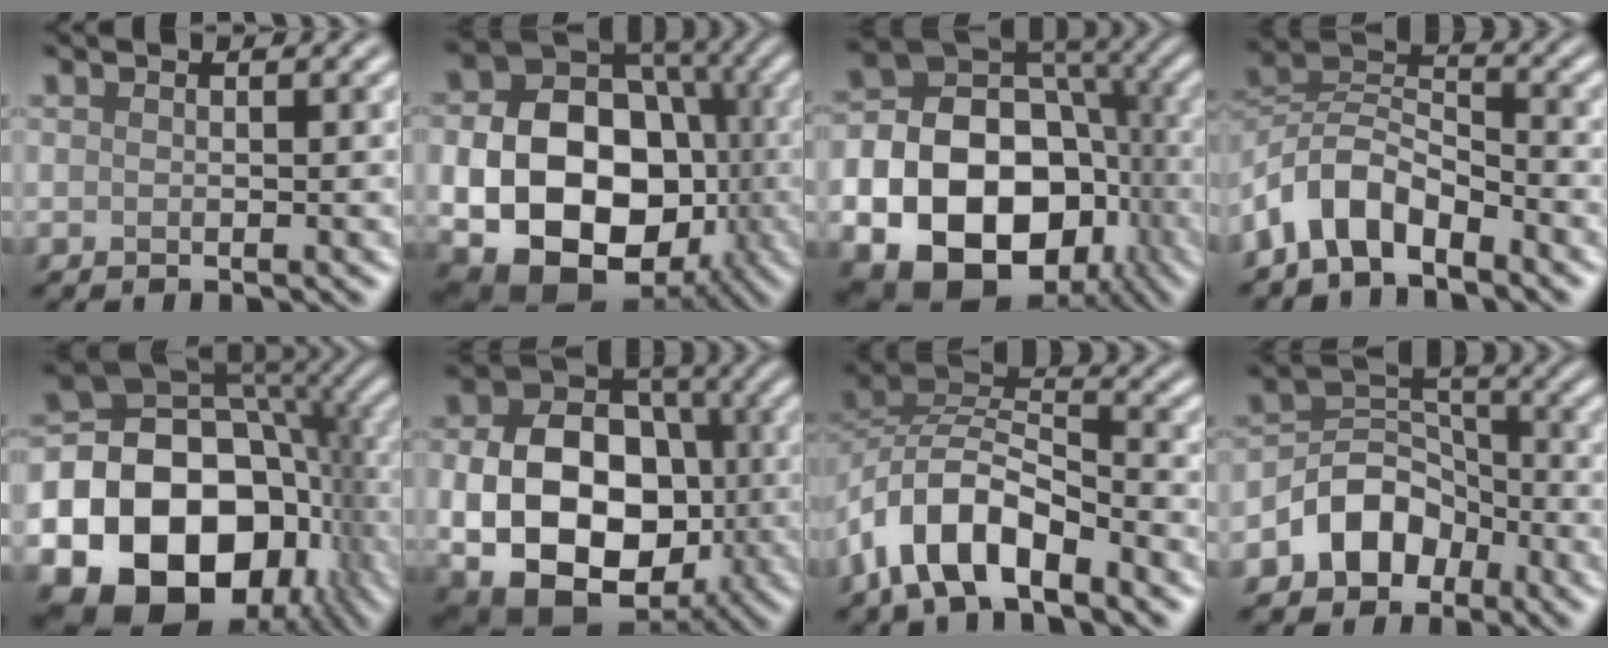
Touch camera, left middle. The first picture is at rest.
{"total": 15.5, "force": [-2.8, 11.6, 10.0], "torque": [-0.153, -0.033, -0.032]}
{"total": 20.4, "force": [-6.5, 15.8, 11.1], "torque": [-0.183, -0.032, -0.110]}
{"total": 6.0, "force": [-4.0, 3.0, 3.4], "torque": [-0.062, 0.006, -0.089]}
{"total": 23.2, "force": [-6.7, 18.2, 12.8], "torque": [-0.218, -0.039, -0.124]}
{"total": 13.7, "force": [-2.5, 9.9, 9.1], "torque": [-0.150, -0.022, -0.042]}
{"total": 7.5, "force": [-4.4, 3.4, 5.1], "torque": [-0.087, 0.007, -0.093]}
{"total": 5.5, "force": [-3.0, 4.0, 2.3], "torque": [-0.025, 0.006, -0.061]}